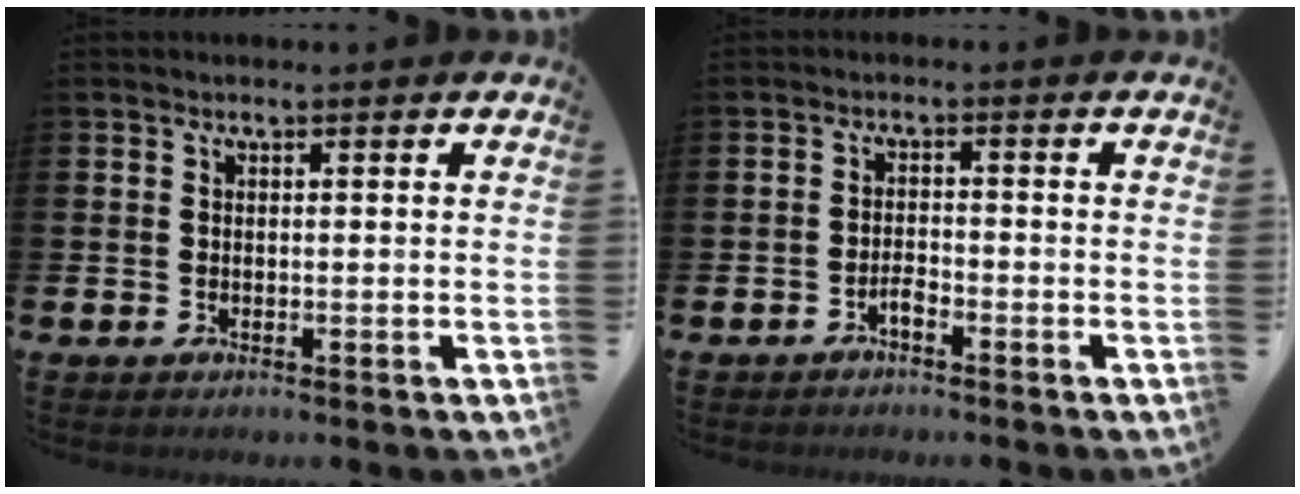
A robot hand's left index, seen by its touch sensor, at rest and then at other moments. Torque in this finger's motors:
{"motor_torque": [0.26, 0.16, 0.00, 0.03]}